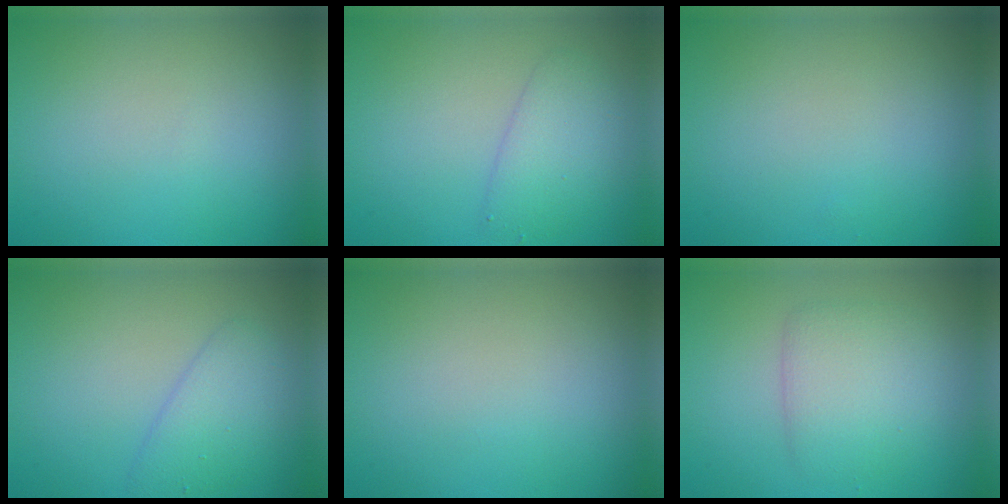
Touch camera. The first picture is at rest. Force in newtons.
{"total": 2.8, "press": 2.8, "slide": 0.1}
{"total": 0.0}
{"total": 2.7, "press": 2.7, "slide": 0.1}
{"total": 0.0}
{"total": 3.5, "press": 3.5, "slide": 0.2}